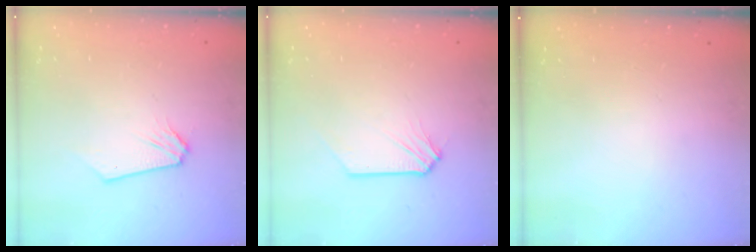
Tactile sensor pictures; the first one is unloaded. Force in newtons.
{"total": 0.0}
{"total": 0.0}